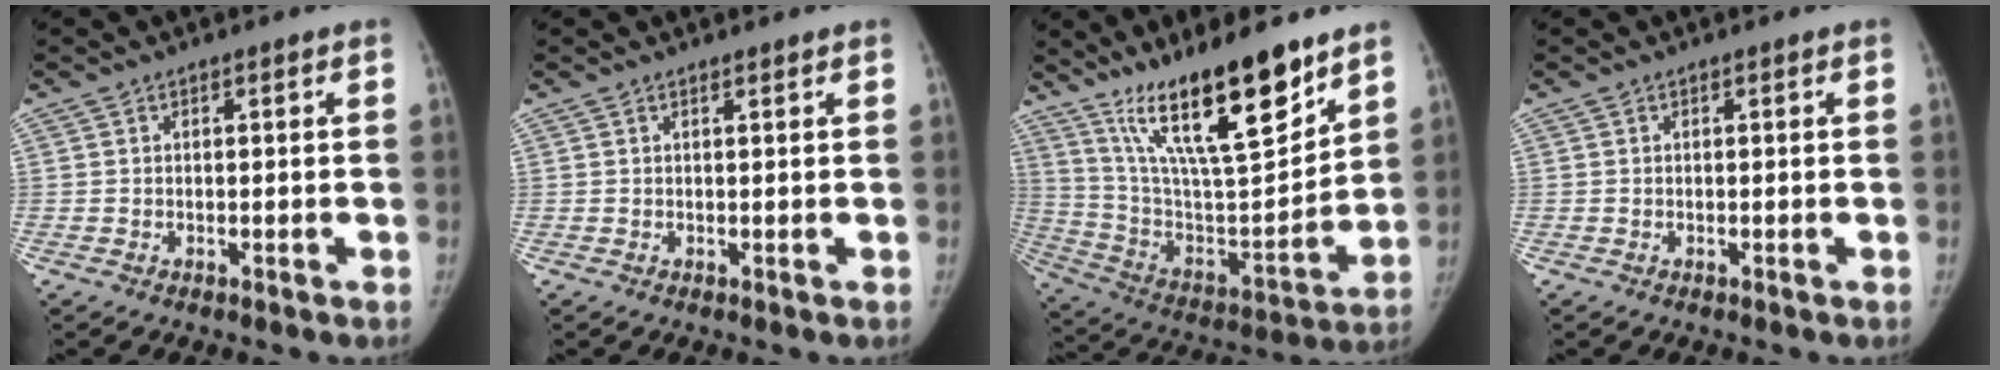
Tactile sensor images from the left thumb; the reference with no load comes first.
{"total": 0.5, "force": [0.5, 0.0, 0.2], "torque": [-0.008, -0.003, 0.010]}
{"total": 23.4, "force": [16.0, 5.4, 16.3], "torque": [-0.246, -0.079, 0.288]}
{"total": 0.0}